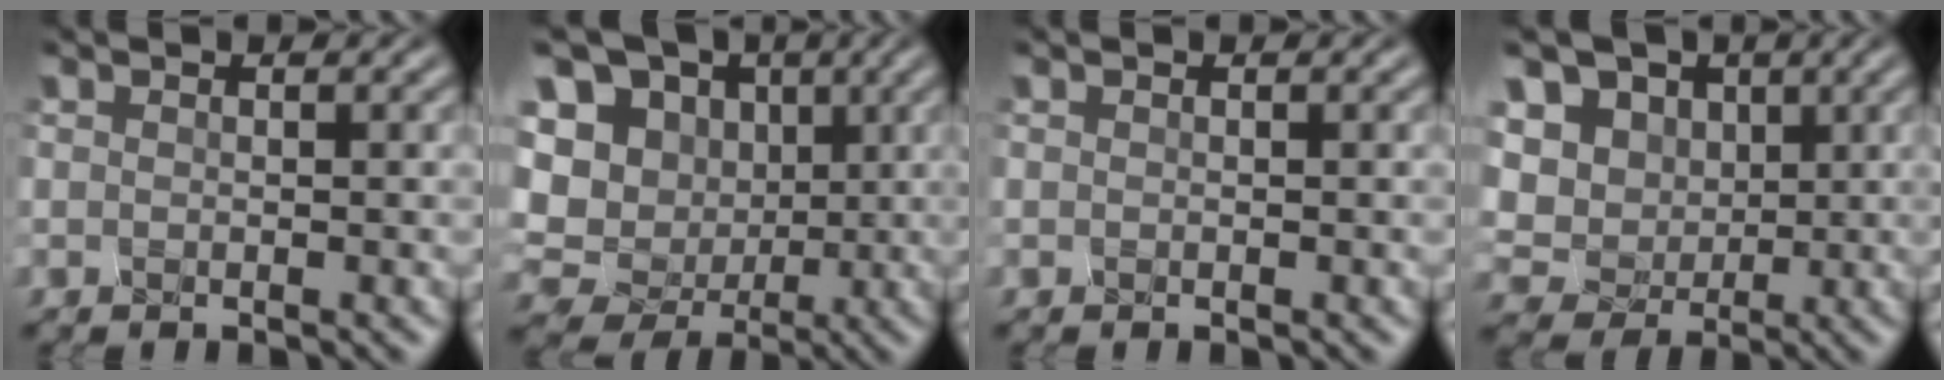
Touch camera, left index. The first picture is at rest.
{"total": 14.1, "force": [3.6, 12.8, 4.7], "torque": [-0.166, 0.024, 0.081]}
{"total": 0.0}
{"total": 7.6, "force": [3.8, 6.1, 2.4], "torque": [-0.074, 0.014, 0.070]}